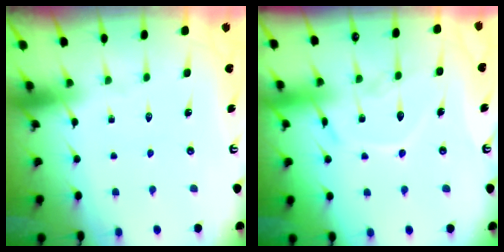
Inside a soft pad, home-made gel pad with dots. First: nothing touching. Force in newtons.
{"total": 12.0, "press": 12.0, "slide": 0.9}